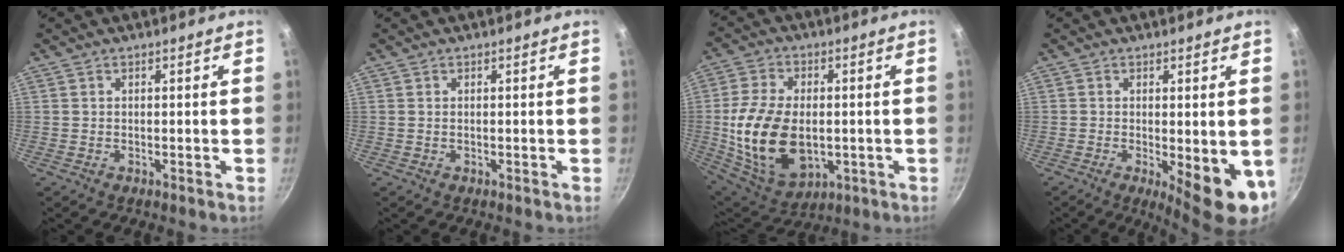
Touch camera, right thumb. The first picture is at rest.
{"total": 0.0}
{"total": 18.4, "force": [-1.6, 11.5, 14.2], "torque": [-0.260, -0.003, -0.013]}
{"total": 9.9, "force": [-1.9, 3.0, 9.2], "torque": [-0.102, -0.010, -0.015]}